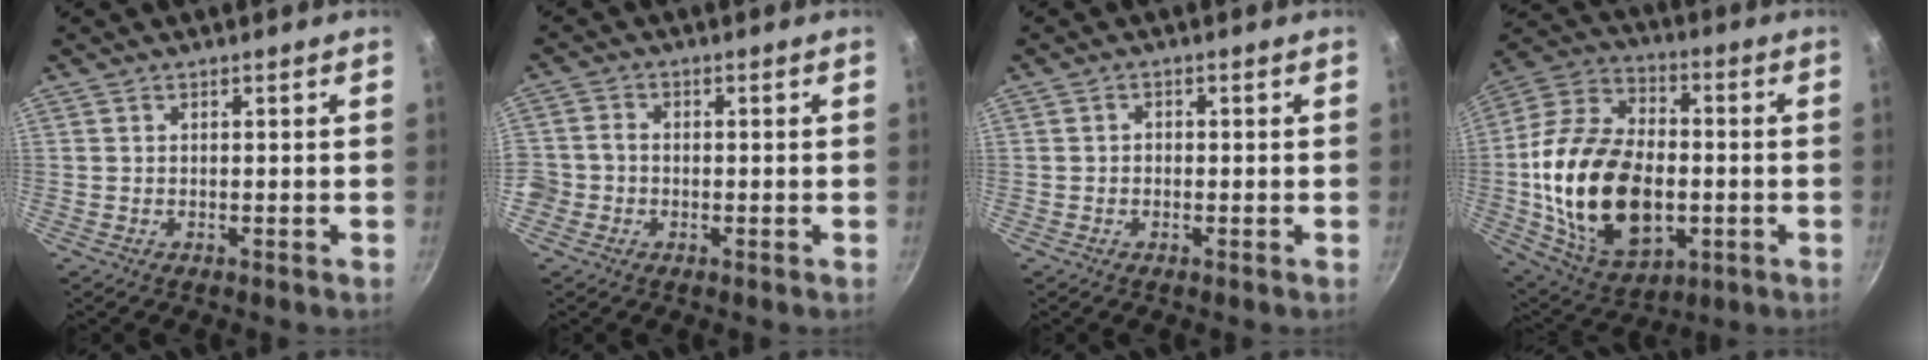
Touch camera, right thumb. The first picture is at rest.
{"total": 4.8, "force": [-1.4, 4.1, 1.9], "torque": [-0.035, 0.020, -0.035]}
{"total": 1.1, "force": [-0.4, 0.9, 0.5], "torque": [-0.007, 0.004, -0.008]}
{"total": 25.9, "force": [-3.1, 16.3, 19.9], "torque": [-0.353, 0.022, -0.046]}